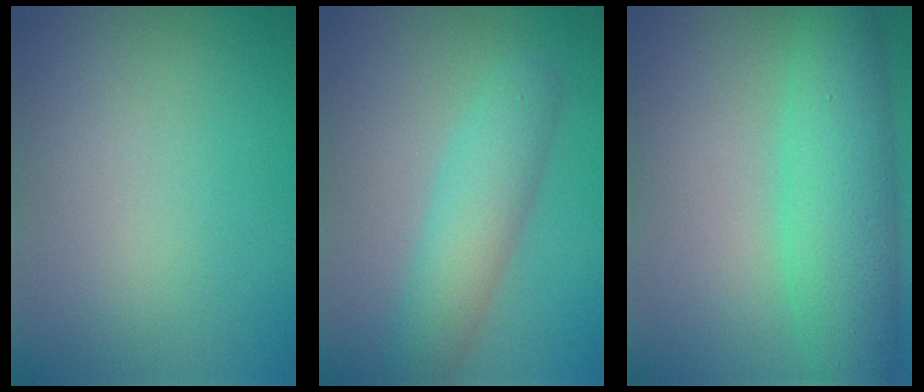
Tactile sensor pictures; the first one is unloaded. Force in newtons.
{"total": 4.3, "press": 4.3, "slide": 0.1}
{"total": 6.6, "press": 6.6, "slide": 0.1}